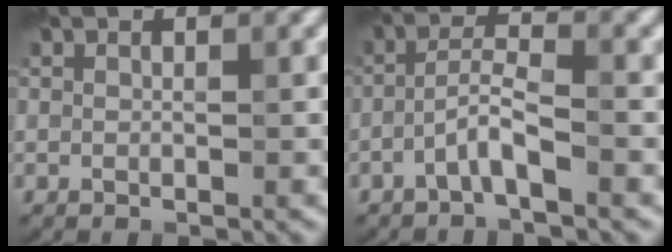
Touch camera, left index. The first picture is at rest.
{"total": 2.5, "force": [-1.5, 0.2, 2.0], "torque": [-0.043, 0.012, -0.037]}